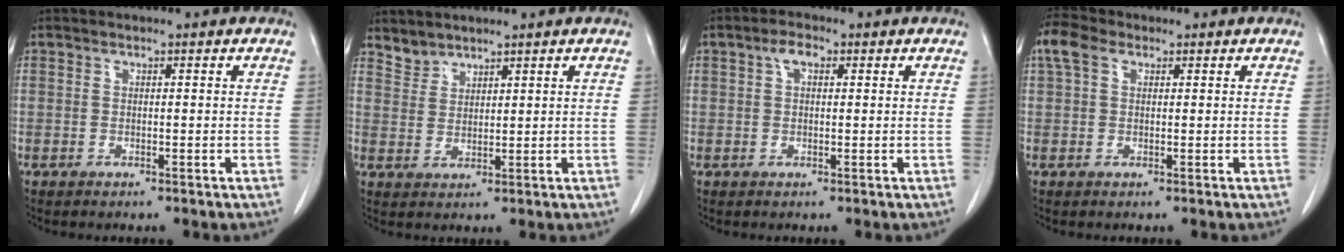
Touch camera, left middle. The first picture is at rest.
{"total": 2.7, "force": [2.5, 0.9, -0.3], "torque": [0.008, 0.007, 0.051]}
{"total": 2.4, "force": [1.0, 1.2, 1.9], "torque": [-0.038, 0.012, 0.017]}
{"total": 4.2, "force": [2.1, 2.7, 2.5], "torque": [-0.063, 0.028, 0.042]}